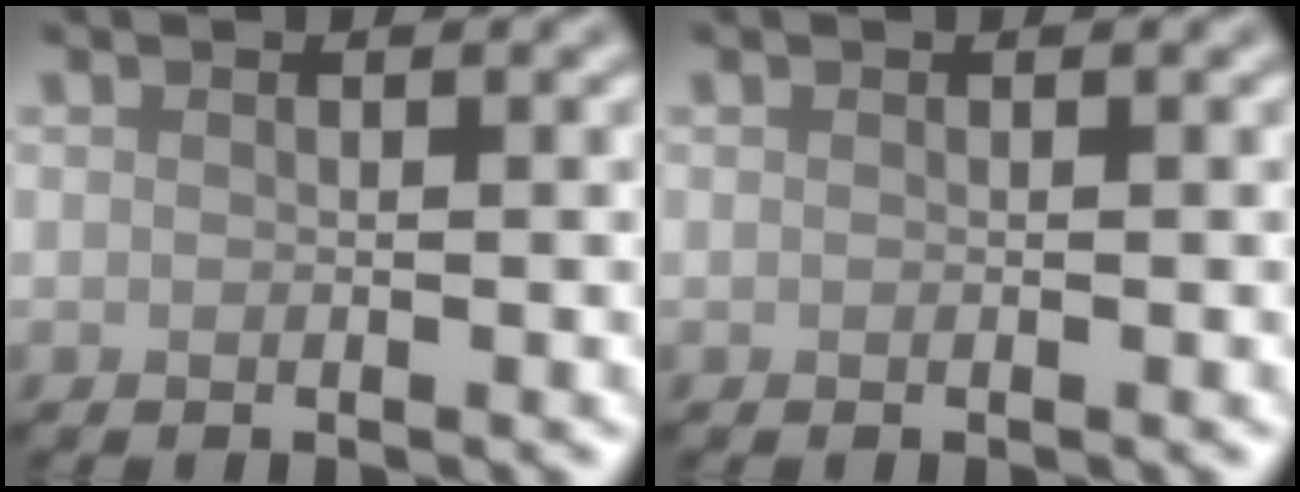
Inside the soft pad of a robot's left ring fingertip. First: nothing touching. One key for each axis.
{"total": 0.0}